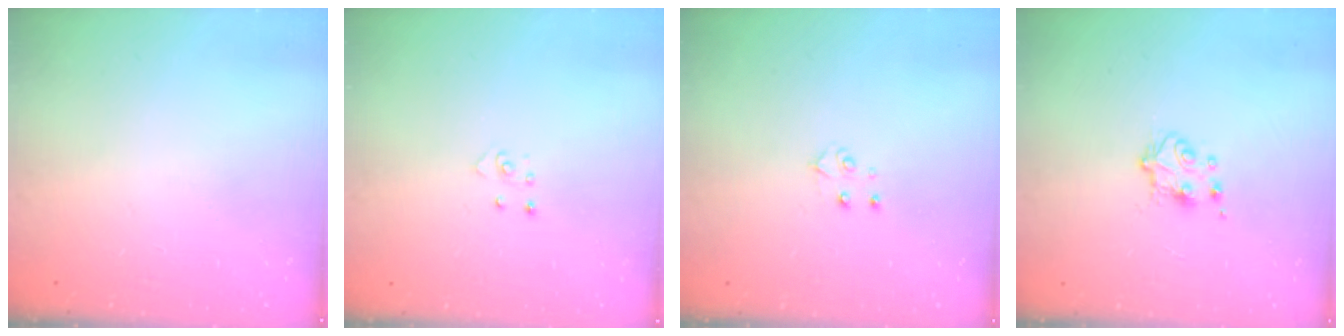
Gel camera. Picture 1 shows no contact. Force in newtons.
{"total": 3.4, "press": 3.4, "slide": 0.3}
{"total": 3.9, "press": 3.9, "slide": 0.3}
{"total": 5.3, "press": 5.2, "slide": 0.6}